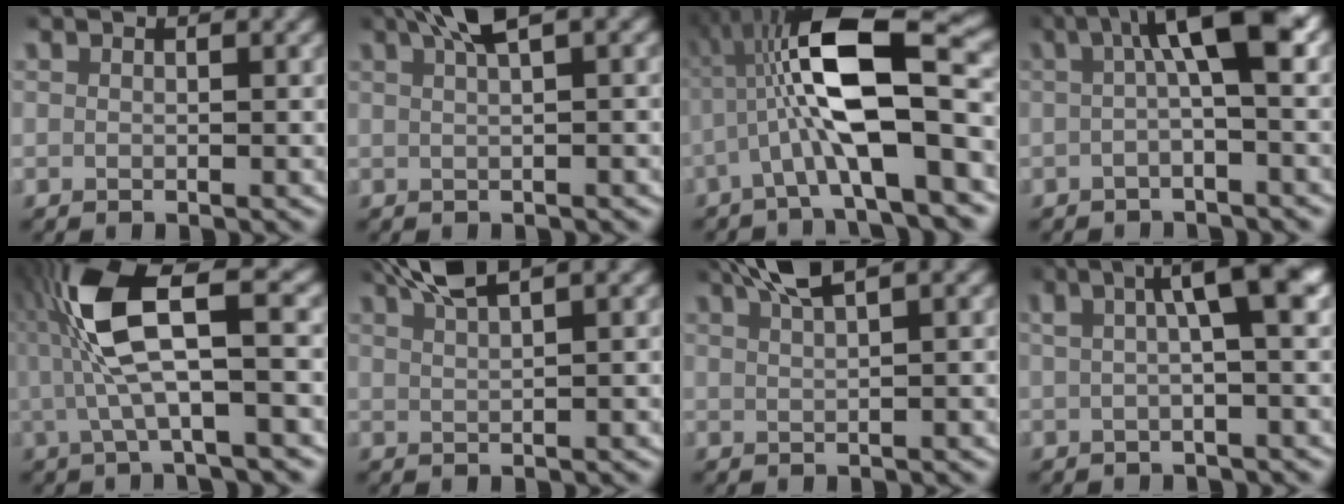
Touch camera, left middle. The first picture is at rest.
{"total": 3.8, "force": [2.3, 0.7, 2.9], "torque": [-0.050, 0.014, 0.035]}
{"total": 10.9, "force": [0.9, 3.8, 10.2], "torque": [-0.184, 0.015, 0.016]}
{"total": 7.1, "force": [0.8, 1.9, 6.8], "torque": [-0.094, 0.019, 0.003]}
{"total": 9.0, "force": [1.4, 2.5, 8.5], "torque": [-0.161, 0.018, 0.014]}
{"total": 4.6, "force": [3.7, 0.7, 2.7], "torque": [-0.047, 0.014, 0.061]}
{"total": 4.1, "force": [3.2, 0.6, 2.6], "torque": [-0.045, 0.014, 0.052]}
{"total": 6.9, "force": [1.7, 1.7, 6.5], "torque": [-0.082, 0.033, 0.014]}